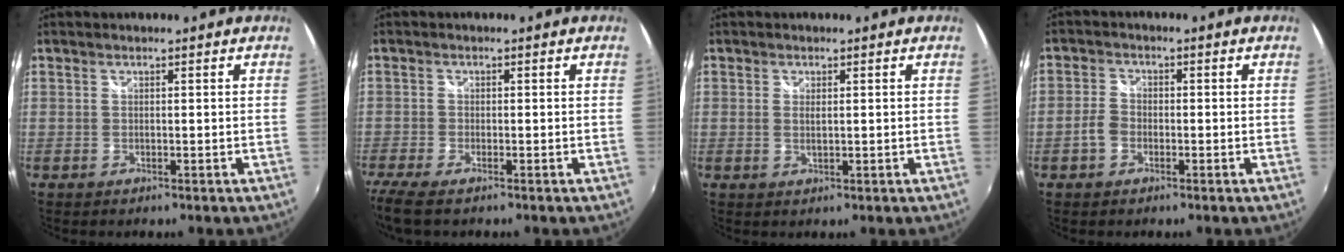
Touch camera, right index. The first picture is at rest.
{"total": 6.2, "force": [-4.7, 1.8, 3.6], "torque": [-0.091, -0.029, -0.093]}
{"total": 1.5, "force": [0.2, 0.6, 1.4], "torque": [-0.025, -0.002, 0.002]}
{"total": 3.4, "force": [-1.5, 2.4, 1.8], "torque": [-0.039, 0.009, -0.030]}